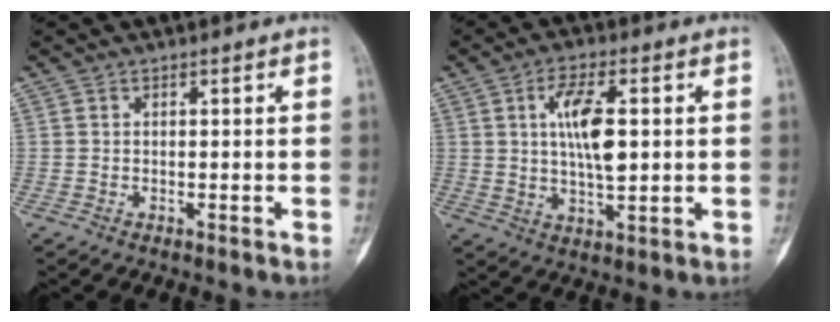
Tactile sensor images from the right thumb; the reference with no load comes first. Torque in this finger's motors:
{"motor_torque": [-0.18, 1.59, 0.21, -0.01, 0.31]}